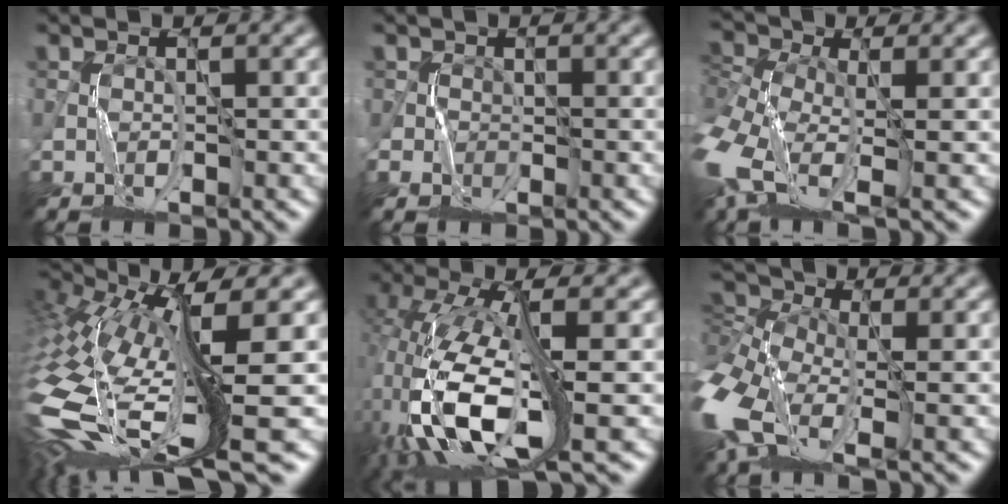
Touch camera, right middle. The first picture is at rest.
{"total": 1.3, "force": [-0.1, 0.8, -1.0], "torque": [0.026, -0.003, 0.000]}
{"total": 6.8, "force": [-1.7, 3.9, 5.3], "torque": [-0.129, -0.015, -0.043]}
{"total": 13.9, "force": [-2.5, 4.8, 12.8], "torque": [-0.285, -0.022, -0.026]}
{"total": 11.8, "force": [-3.0, 4.8, 10.4], "torque": [-0.223, -0.009, -0.054]}
{"total": 10.3, "force": [-2.2, 6.3, 7.9], "torque": [-0.195, -0.020, -0.046]}